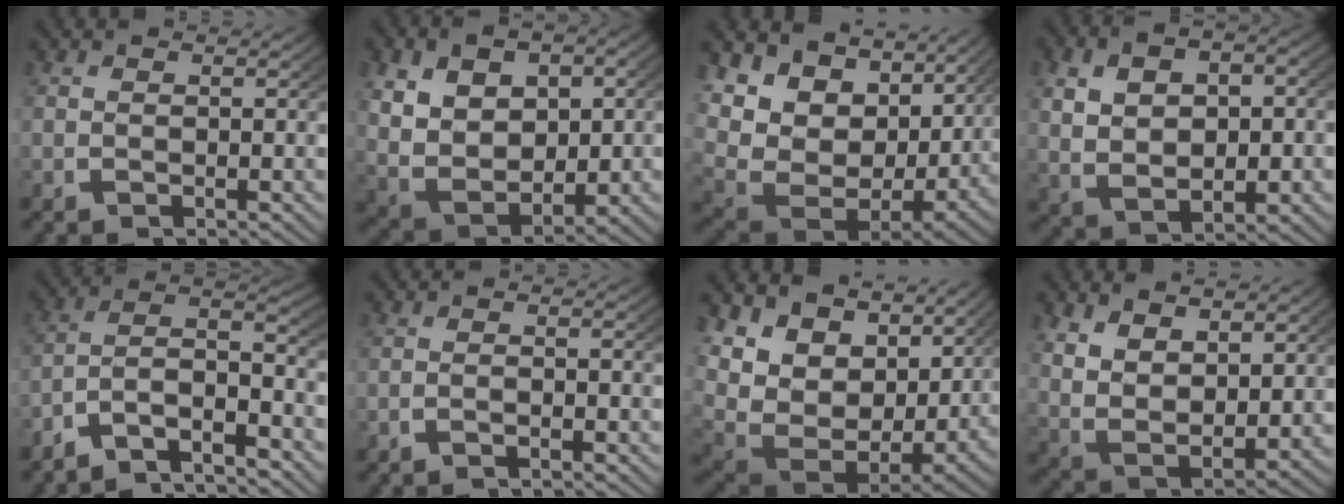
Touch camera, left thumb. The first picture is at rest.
{"total": 11.6, "force": [-0.3, 8.9, 7.5], "torque": [-0.177, -0.047, 0.011]}
{"total": 14.9, "force": [1.9, 10.5, 10.4], "torque": [-0.211, -0.028, 0.034]}
{"total": 7.9, "force": [0.1, 5.6, 5.5], "torque": [-0.109, -0.024, 0.019]}
{"total": 10.7, "force": [-3.1, 7.2, 7.2], "torque": [-0.138, -0.024, -0.060]}
{"total": 1.3, "force": [-1.2, 0.1, 0.5], "torque": [-0.008, 0.002, -0.028]}
{"total": 13.5, "force": [1.8, 9.1, 9.8], "torque": [-0.204, -0.041, 0.041]}
{"total": 7.8, "force": [0.9, 5.7, 5.3], "torque": [-0.135, -0.036, 0.028]}